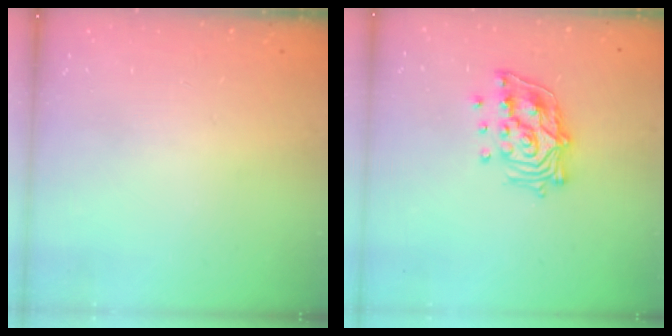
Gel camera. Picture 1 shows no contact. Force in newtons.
{"total": 13.8, "press": 13.7, "slide": 1.6}